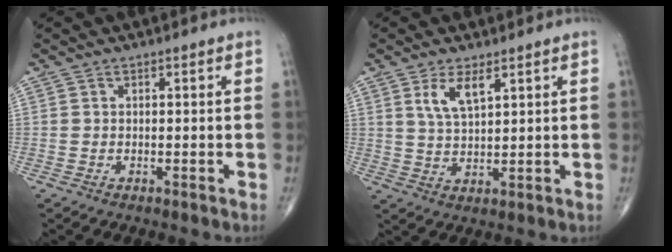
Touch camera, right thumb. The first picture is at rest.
{"total": 5.4, "force": [2.8, 1.9, 4.2], "torque": [-0.080, -0.015, 0.060]}